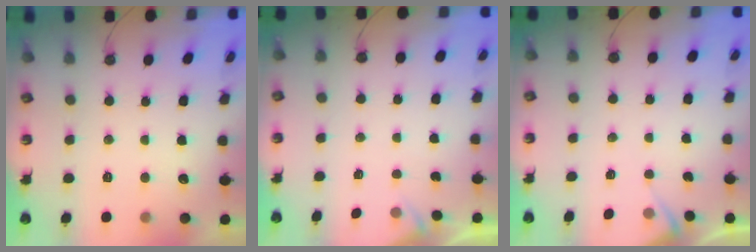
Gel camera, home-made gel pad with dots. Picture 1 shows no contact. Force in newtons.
{"total": 2.2, "press": 2.2, "slide": 0.4}
{"total": 4.6, "press": 4.6, "slide": 0.6}